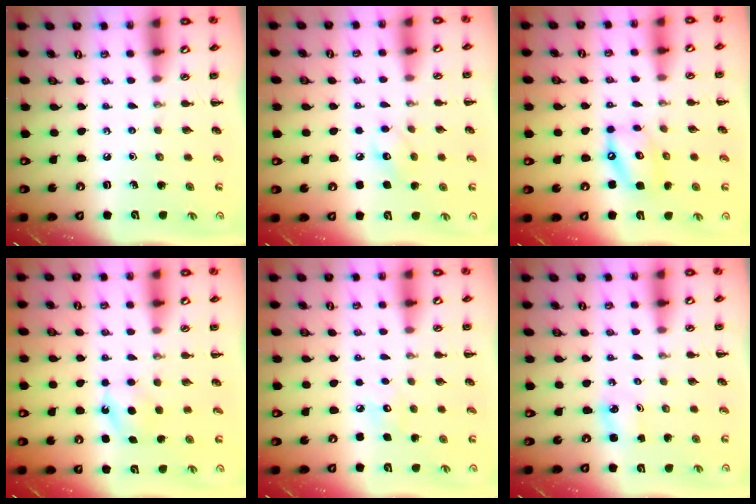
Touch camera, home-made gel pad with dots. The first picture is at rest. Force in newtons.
{"total": 8.4, "press": 8.3, "slide": 1.3}
{"total": 11.5, "press": 11.2, "slide": 2.2}
{"total": 5.3, "press": 5.0, "slide": 1.5}
{"total": 4.5, "press": 4.4, "slide": 1.1}
{"total": 1.5, "press": 1.5, "slide": 0.3}